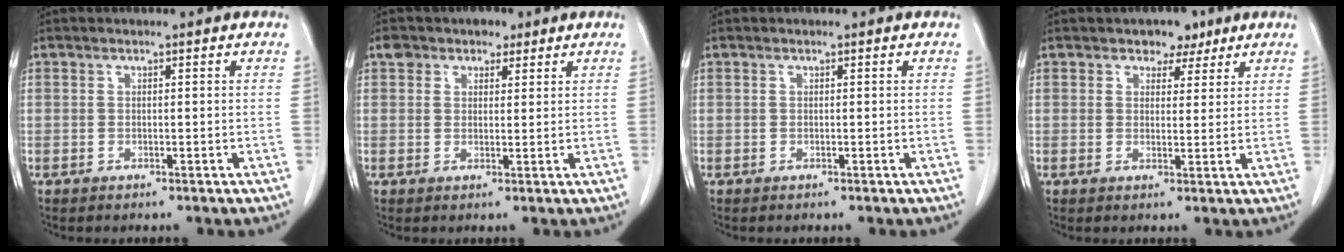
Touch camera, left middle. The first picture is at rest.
{"total": 3.5, "force": [2.1, 2.5, 1.2], "torque": [-0.019, 0.009, 0.034]}
{"total": 0.0}
{"total": 3.7, "force": [2.6, 2.4, 1.1], "torque": [-0.013, 0.001, 0.039]}